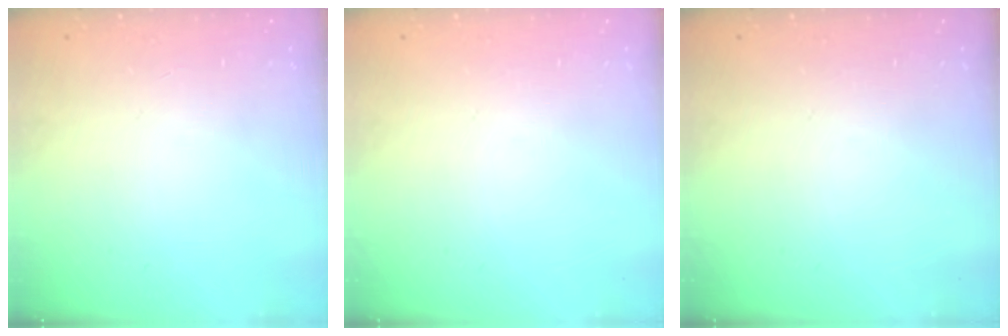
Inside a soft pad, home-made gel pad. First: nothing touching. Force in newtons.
{"total": 0.0}
{"total": 0.0}